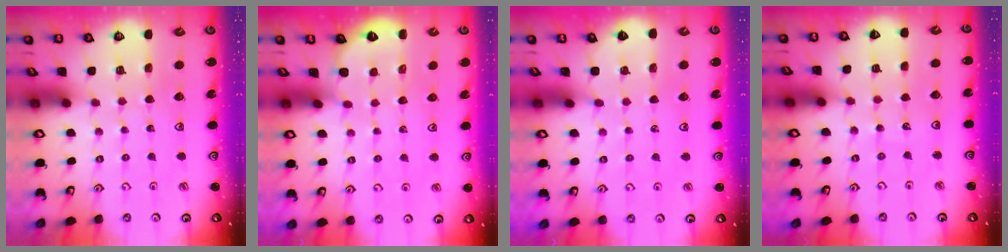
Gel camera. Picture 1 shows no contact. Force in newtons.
{"total": 3.2, "press": 3.2, "slide": 0.2}
{"total": 2.5, "press": 2.5, "slide": 0.3}
{"total": 3.4, "press": 3.2, "slide": 1.3}